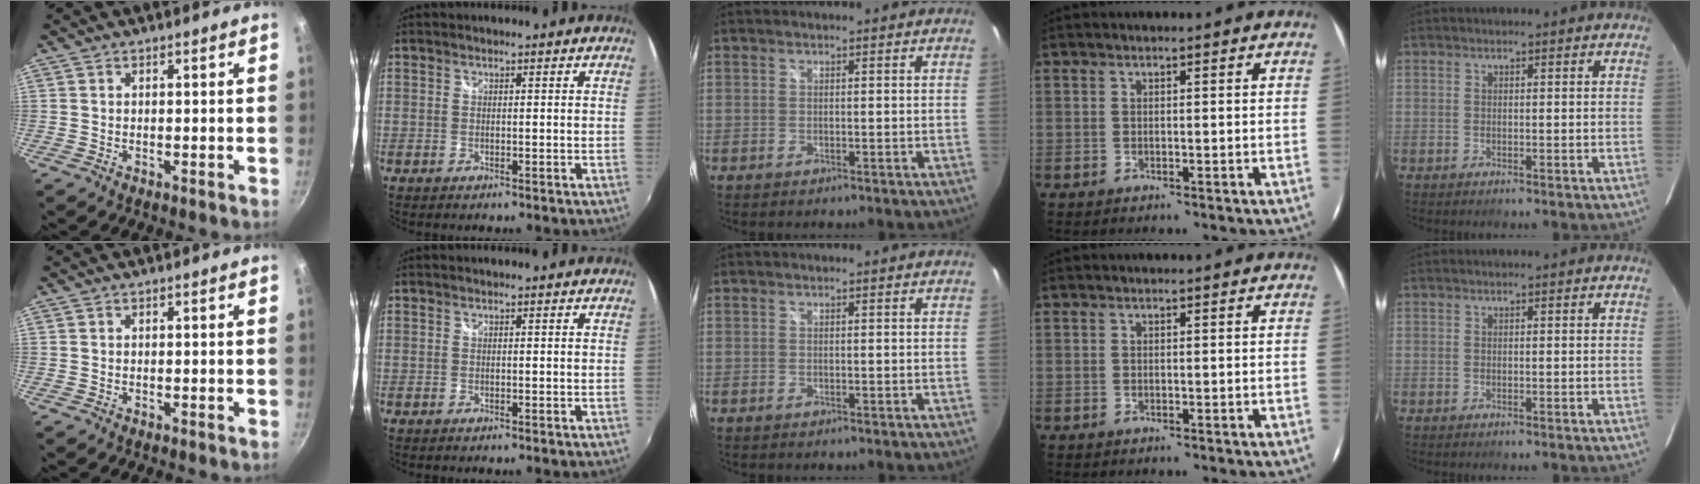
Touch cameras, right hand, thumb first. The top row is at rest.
{}